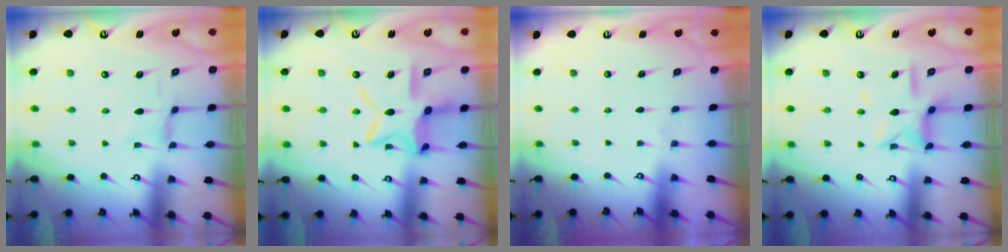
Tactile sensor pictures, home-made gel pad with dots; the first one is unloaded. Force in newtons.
{"total": 14.1, "press": 14.0, "slide": 1.2}
{"total": 0.0}
{"total": 11.2, "press": 11.1, "slide": 1.0}